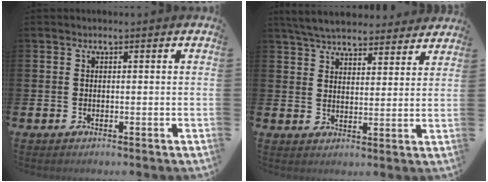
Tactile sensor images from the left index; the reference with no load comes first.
{"total": 5.9, "force": [5.7, 1.2, 0.9], "torque": [-0.036, -0.032, 0.102]}